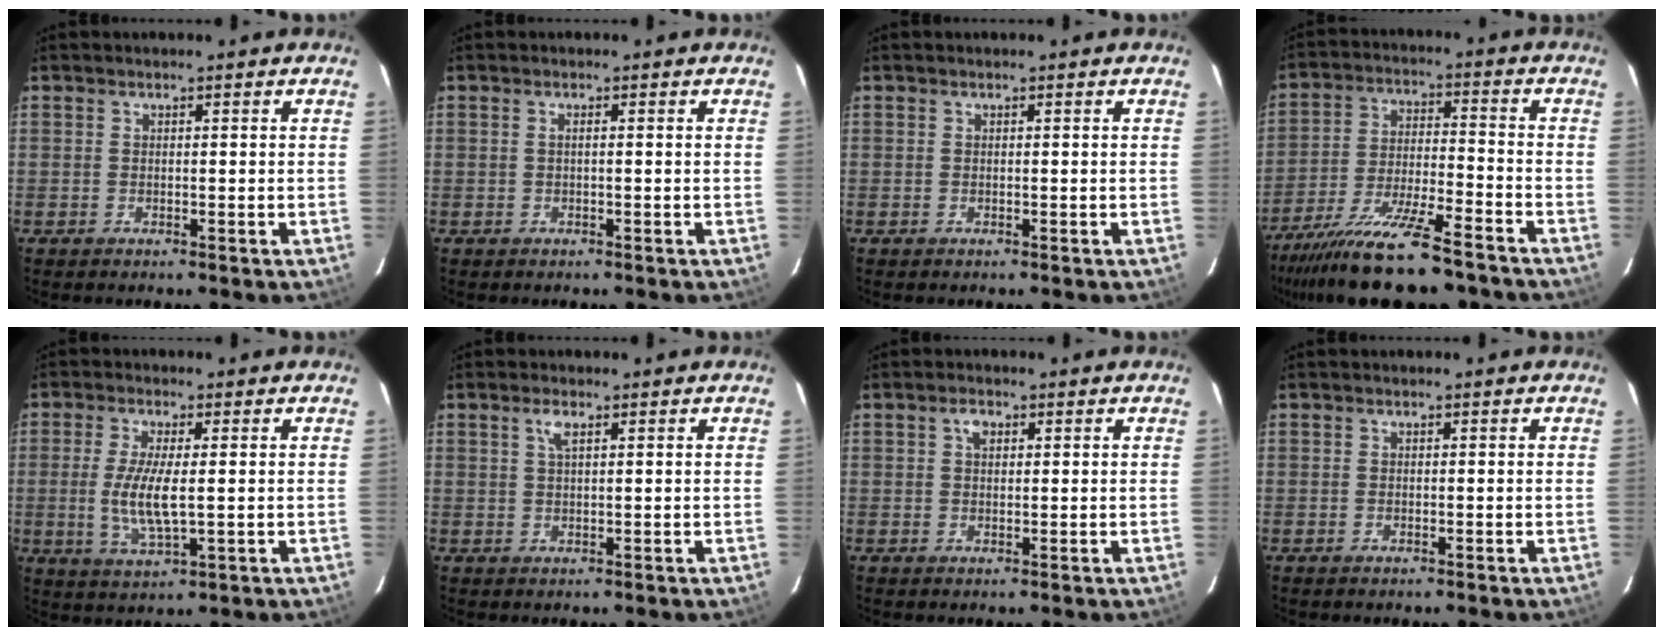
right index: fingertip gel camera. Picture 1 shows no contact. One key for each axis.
{"total": 0.6, "fx": 0.0, "fy": -0.1, "fz": 0.6, "tx": -0.011, "ty": 0.003, "tz": -0.002}
{"total": 0.0}
{"total": 18.8, "fx": -15.6, "fy": 2.9, "fz": 10.0, "tx": -0.204, "ty": -0.040, "tz": -0.260}
{"total": 7.8, "fx": -0.4, "fy": 2.0, "fz": 7.5, "tx": -0.153, "ty": -0.011, "tz": -0.005}
{"total": 2.0, "fx": 1.0, "fy": 0.6, "fz": 1.6, "tx": -0.034, "ty": 0.004, "tz": 0.020}
{"total": 1.9, "fx": 0.7, "fy": 1.3, "fz": 1.3, "tx": -0.023, "ty": 0.007, "tz": 0.013}
{"total": 0.0}